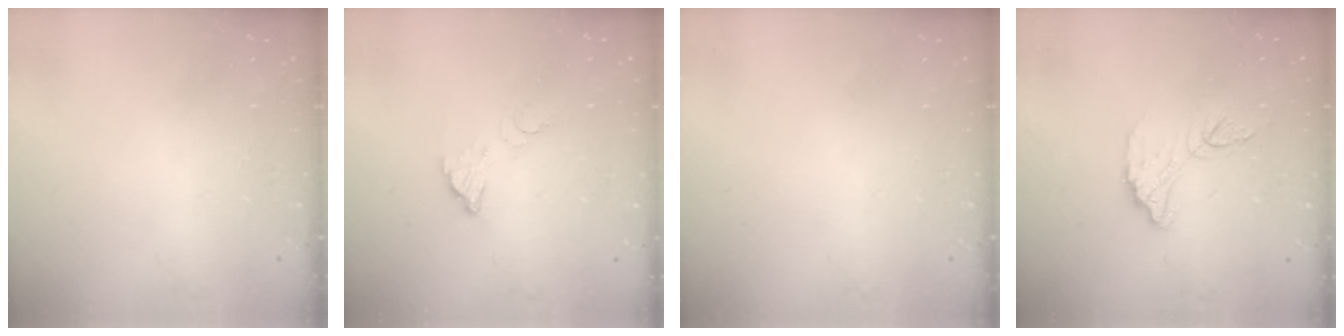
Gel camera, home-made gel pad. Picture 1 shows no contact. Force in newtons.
{"total": 3.7, "press": 3.7, "slide": 0.3}
{"total": 0.0}
{"total": 9.5, "press": 9.5, "slide": 0.6}